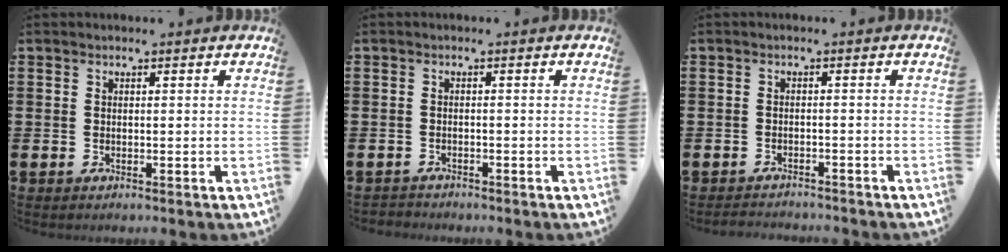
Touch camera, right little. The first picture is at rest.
{"total": 0.8, "force": [-0.8, 0.1, -0.1], "torque": [-0.001, 0.001, -0.017]}
{"total": 1.5, "force": [-1.4, 0.0, -0.2], "torque": [-0.002, 0.003, -0.031]}